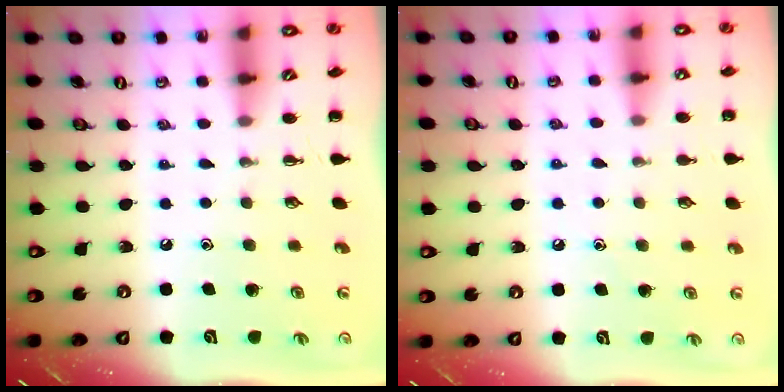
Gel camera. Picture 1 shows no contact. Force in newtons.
{"total": 5.4, "press": 5.2, "slide": 1.7}